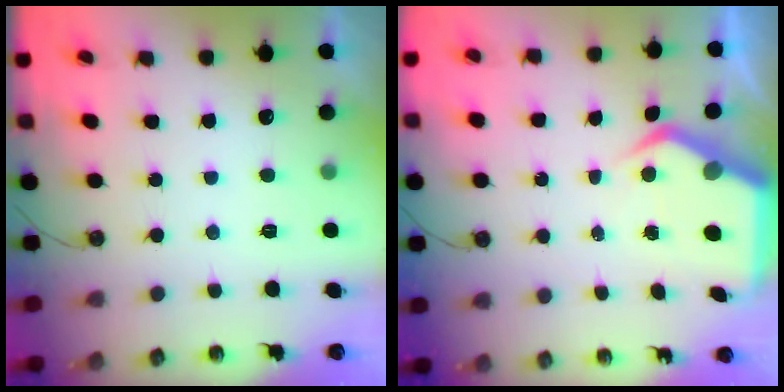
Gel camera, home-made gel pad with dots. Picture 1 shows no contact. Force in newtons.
{"total": 6.7, "press": 6.7, "slide": 0.9}